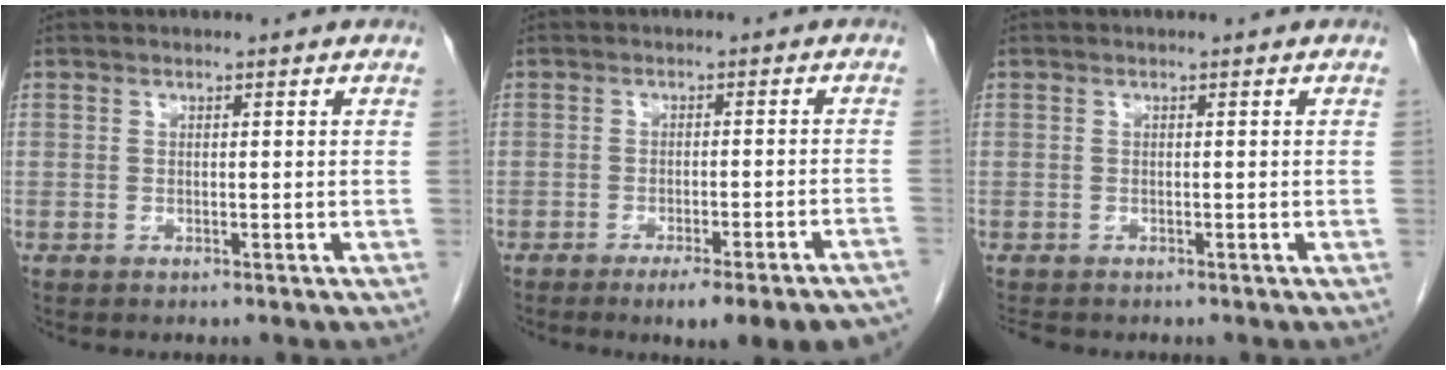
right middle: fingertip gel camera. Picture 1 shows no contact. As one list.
[{"total": 13.4, "force": [-11.2, 0.8, 7.5], "torque": [-0.053, 0.000, -0.138]}, {"total": 2.4, "force": [-2.1, 0.9, 0.9], "torque": [-0.021, -0.009, -0.029]}]